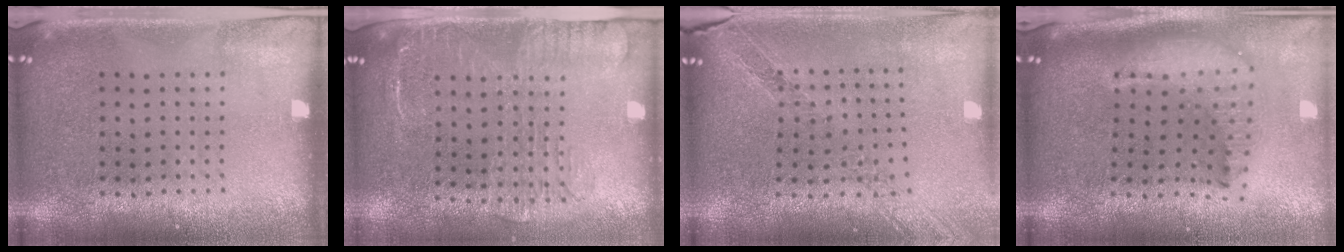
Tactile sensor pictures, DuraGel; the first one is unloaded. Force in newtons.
{"total": 1.9, "press": 1.6, "slide": 1.1}
{"total": 1.2, "press": 1.2, "slide": 0.2}
{"total": 2.1, "press": 1.6, "slide": 1.3}